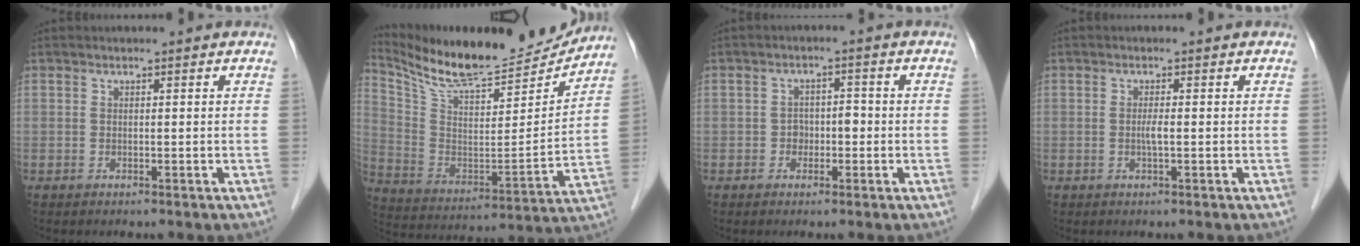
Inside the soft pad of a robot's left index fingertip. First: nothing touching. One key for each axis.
{"total": 21.4, "fx": 19.6, "fy": 3.6, "fz": 7.9, "tx": -0.150, "ty": -0.026, "tz": 0.314}
{"total": 2.6, "fx": -0.8, "fy": 1.9, "fz": 1.6, "tx": -0.022, "ty": 0.013, "tz": -0.012}
{"total": 1.3, "fx": -0.2, "fy": 0.0, "fz": 1.3, "tx": -0.028, "ty": -0.001, "tz": -0.004}